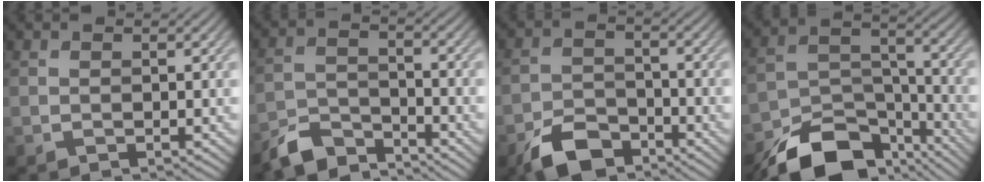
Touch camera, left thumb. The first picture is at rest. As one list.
[{"total": 6.4, "force": [-5.9, 1.7, 1.8], "torque": [-0.040, -0.008, -0.123]}, {"total": 6.8, "force": [-5.0, 3.3, 3.2], "torque": [-0.061, -0.005, -0.105]}, {"total": 14.7, "force": [-10.8, 6.8, 7.3], "torque": [-0.150, -0.021, -0.181]}]